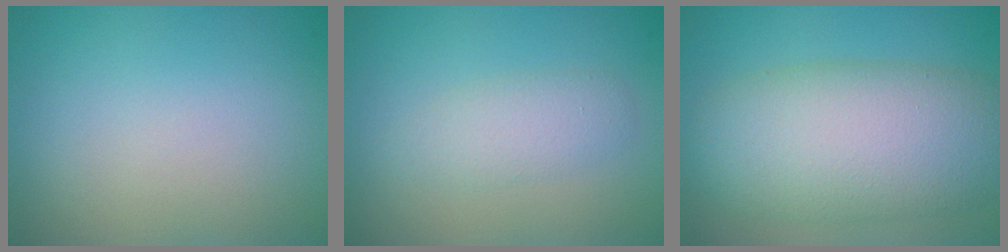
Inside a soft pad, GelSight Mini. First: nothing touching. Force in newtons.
{"total": 2.2, "press": 2.2, "slide": 0.0}
{"total": 9.6, "press": 9.6, "slide": 0.5}